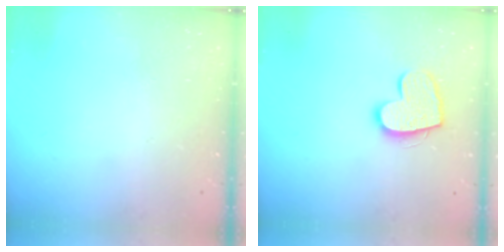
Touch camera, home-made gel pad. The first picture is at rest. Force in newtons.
{"total": 13.3, "press": 13.3, "slide": 0.9}